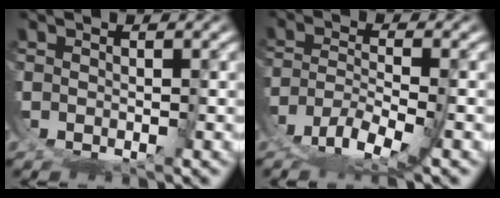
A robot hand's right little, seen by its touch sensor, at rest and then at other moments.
{"total": 4.6, "force": [-2.4, 1.0, 3.8], "torque": [-0.060, -0.017, -0.034]}